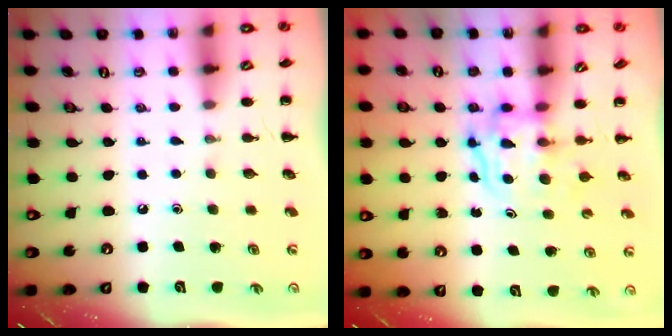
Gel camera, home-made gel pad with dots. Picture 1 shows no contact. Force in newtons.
{"total": 3.5, "press": 3.5, "slide": 0.3}